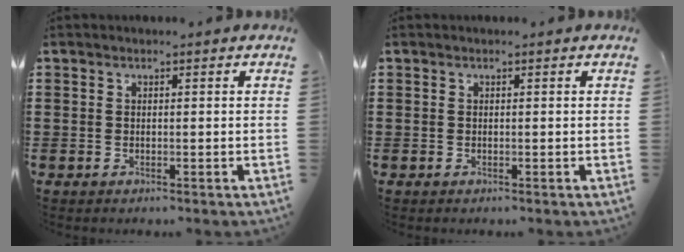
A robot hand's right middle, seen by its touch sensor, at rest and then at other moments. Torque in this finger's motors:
{"motor_torque": [0.13, -0.16, -0.01, -0.01]}